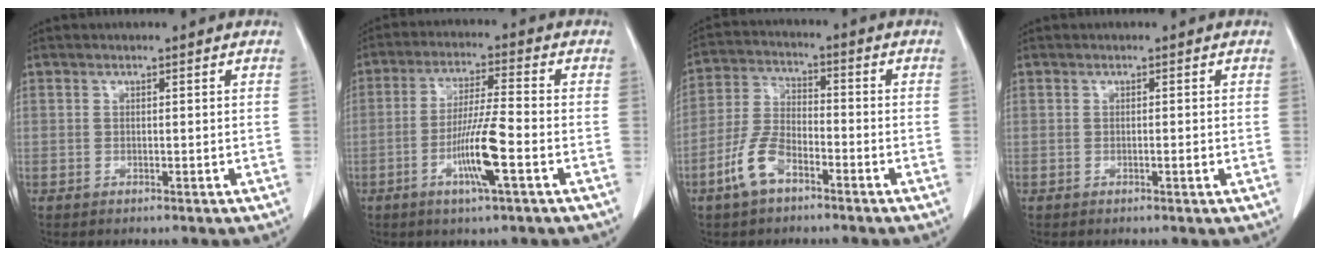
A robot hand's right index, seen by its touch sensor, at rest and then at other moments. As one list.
[{"total": 8.9, "force": [-3.2, -0.1, 8.3], "torque": [-0.157, -0.009, -0.061]}, {"total": 7.7, "force": [-4.5, 3.4, 5.2], "torque": [-0.123, 0.006, -0.093]}, {"total": 0.7, "force": [-0.2, 0.0, 0.7], "torque": [-0.010, 0.000, -0.001]}]